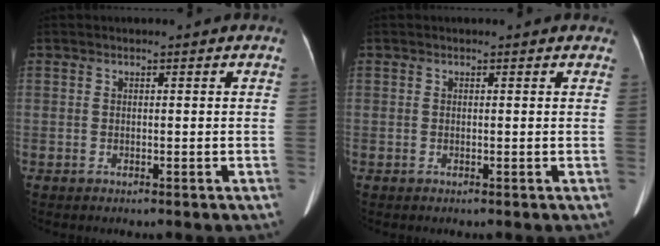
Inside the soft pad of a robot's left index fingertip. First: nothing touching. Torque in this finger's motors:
{"motor_torque": [0.06, -0.07, -0.02, 0.00]}